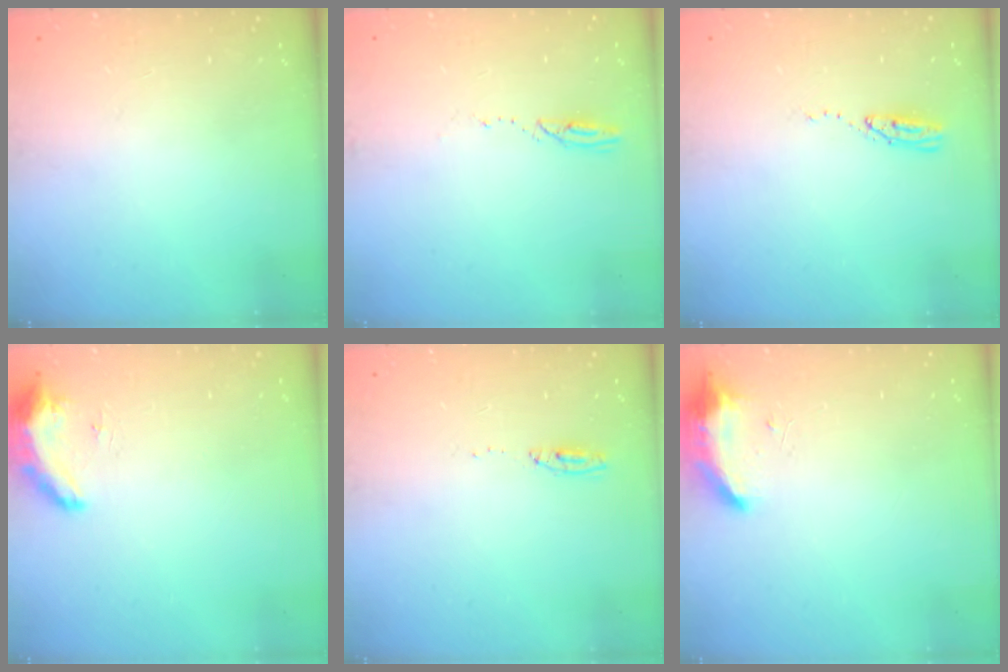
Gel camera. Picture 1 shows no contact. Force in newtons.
{"total": 2.3, "press": 2.3, "slide": 0.3}
{"total": 3.8, "press": 3.8, "slide": 0.2}
{"total": 9.2, "press": 8.6, "slide": 3.1}
{"total": 3.7, "press": 3.5, "slide": 1.1}
{"total": 8.7, "press": 8.7, "slide": 0.3}